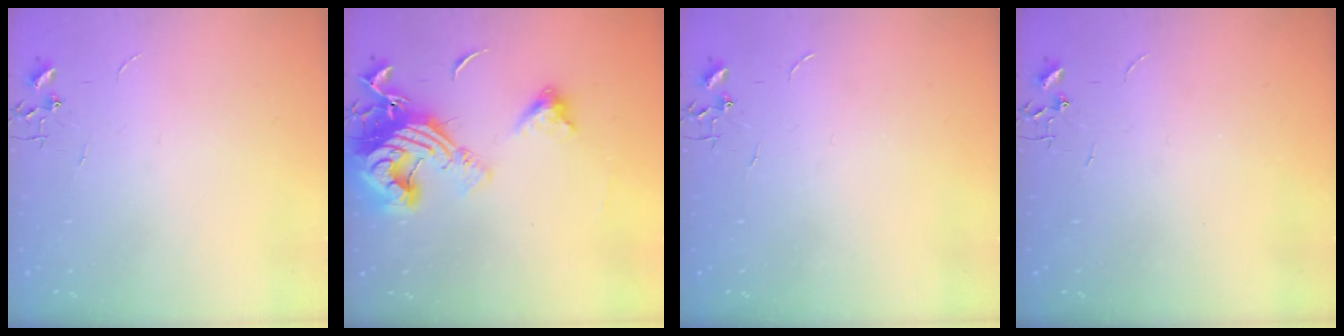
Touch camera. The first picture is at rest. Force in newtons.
{"total": 18.4, "press": 18.3, "slide": 2.0}
{"total": 0.0}
{"total": 0.0}